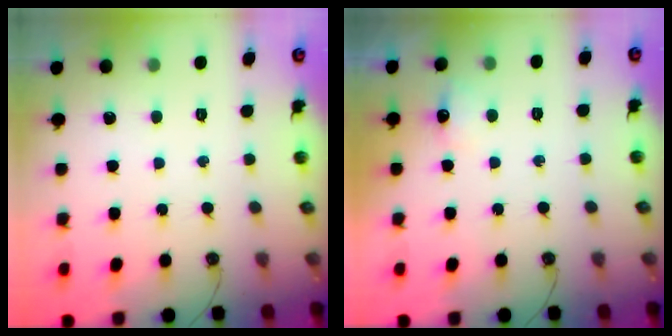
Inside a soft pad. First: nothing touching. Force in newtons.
{"total": 5.6, "press": 5.5, "slide": 0.7}